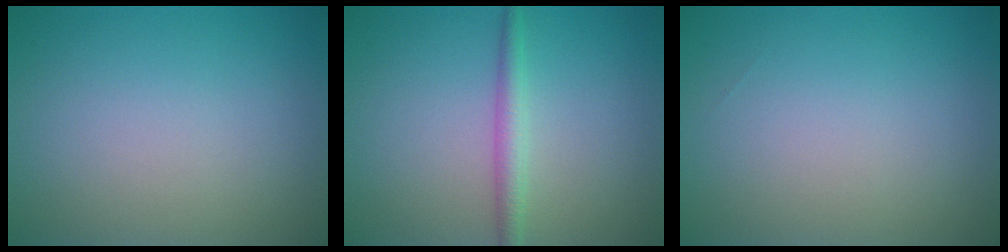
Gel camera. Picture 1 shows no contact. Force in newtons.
{"total": 2.1, "press": 2.1, "slide": 0.0}
{"total": 0.0}